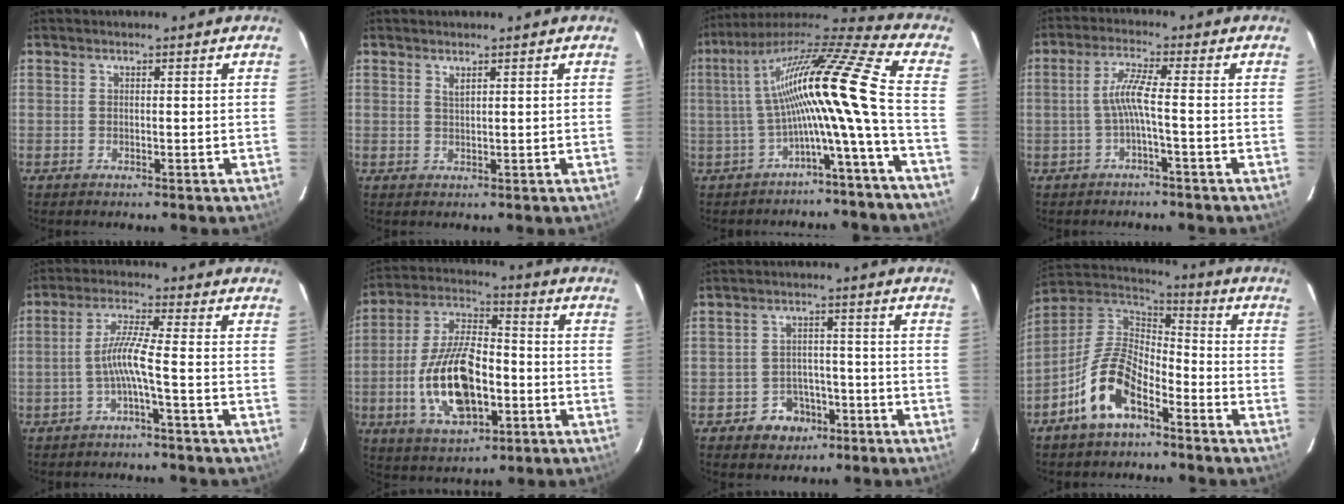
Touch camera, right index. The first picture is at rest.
{"total": 1.0, "force": [0.8, 0.2, 0.6], "torque": [-0.013, 0.000, 0.014]}
{"total": 17.2, "force": [-2.8, -1.3, 16.9], "torque": [-0.286, 0.001, -0.057]}
{"total": 4.3, "force": [-1.5, -0.5, 4.0], "torque": [-0.090, 0.006, -0.026]}
{"total": 5.3, "force": [-2.2, -0.8, 4.8], "torque": [-0.108, 0.007, -0.040]}
{"total": 17.2, "force": [-4.4, 8.6, 14.3], "torque": [-0.294, 0.005, -0.071]}
{"total": 6.3, "force": [-3.4, 5.1, 1.5], "torque": [-0.041, 0.019, -0.035]}
{"total": 13.3, "force": [-7.3, 6.4, 9.1], "torque": [-0.196, 0.014, -0.141]}